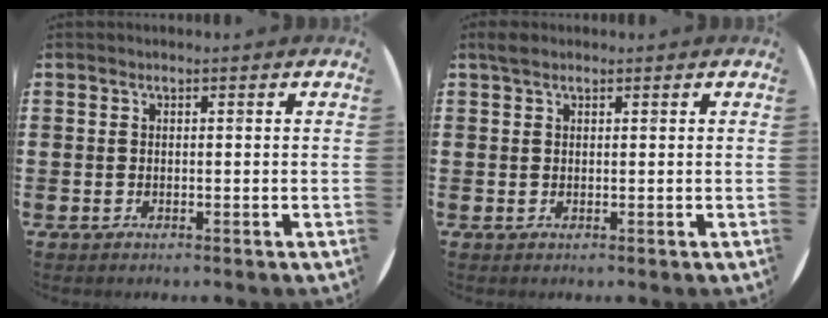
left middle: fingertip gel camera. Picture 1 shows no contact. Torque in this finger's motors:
{"motor_torque": [0.43, -0.37, -0.04, 0.00]}